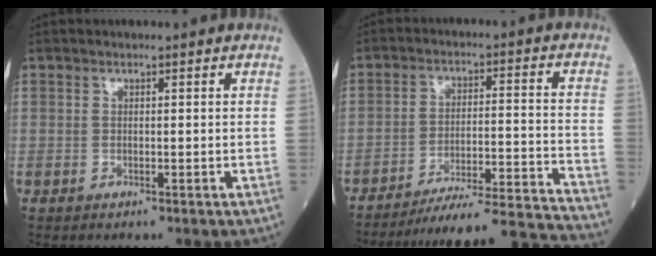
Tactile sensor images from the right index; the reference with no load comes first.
{"total": 20.8, "force": [-20.0, -1.7, 5.8], "torque": [-0.055, -0.011, -0.282]}